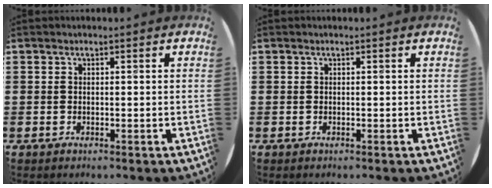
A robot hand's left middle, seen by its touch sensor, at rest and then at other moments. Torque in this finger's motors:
{"motor_torque": [0.00, 0.00, 0.00, 0.00]}